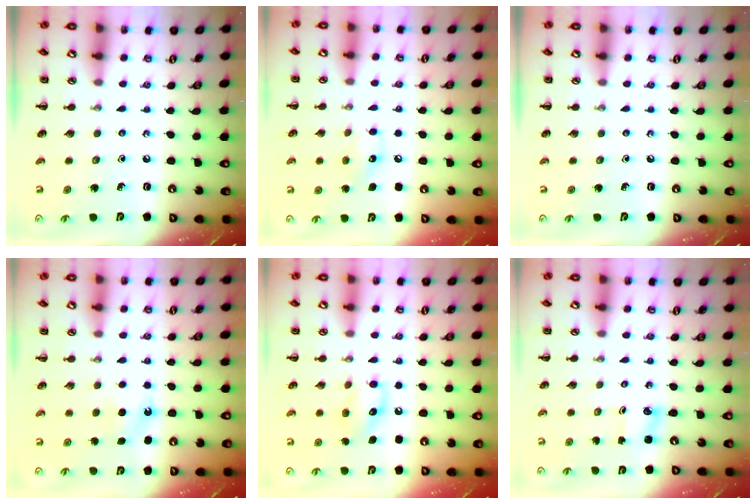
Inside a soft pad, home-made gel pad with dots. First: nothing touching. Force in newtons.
{"total": 7.8, "press": 7.7, "slide": 1.3}
{"total": 0.0}
{"total": 4.7, "press": 4.5, "slide": 1.3}
{"total": 10.2, "press": 10.2, "slide": 0.9}
{"total": 1.4, "press": 1.3, "slide": 0.2}